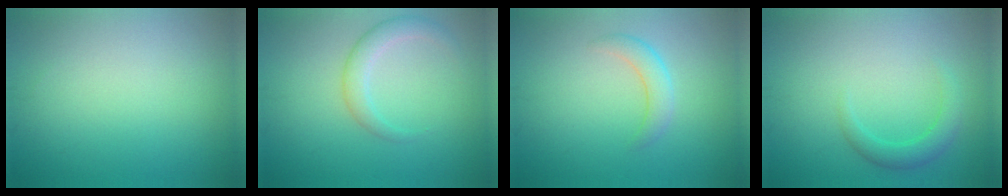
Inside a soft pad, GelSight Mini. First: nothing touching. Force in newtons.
{"total": 2.4, "press": 2.4, "slide": 0.1}
{"total": 2.2, "press": 2.2, "slide": 0.2}
{"total": 2.1, "press": 2.1, "slide": 0.3}